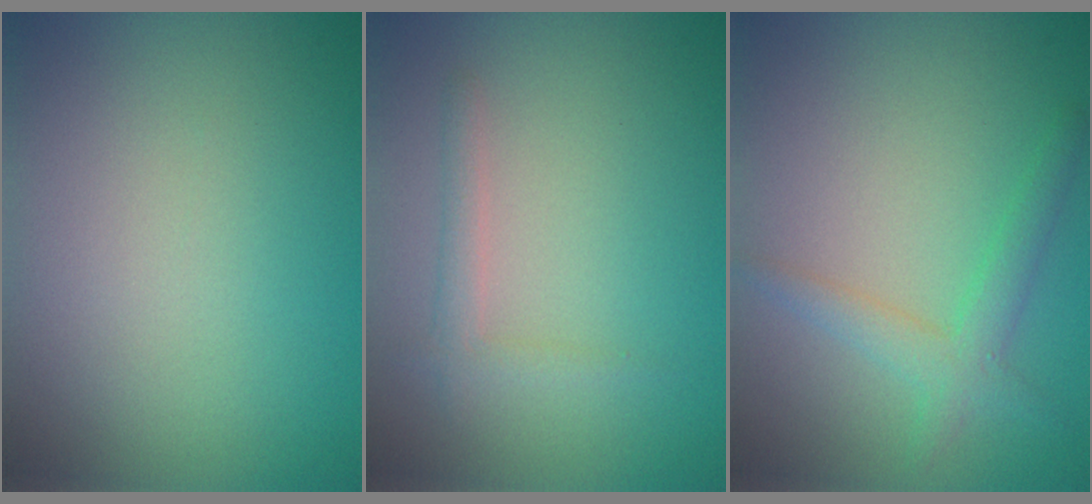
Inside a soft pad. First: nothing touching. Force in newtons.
{"total": 1.4, "press": 1.4, "slide": 0.1}
{"total": 2.5, "press": 2.5, "slide": 0.1}